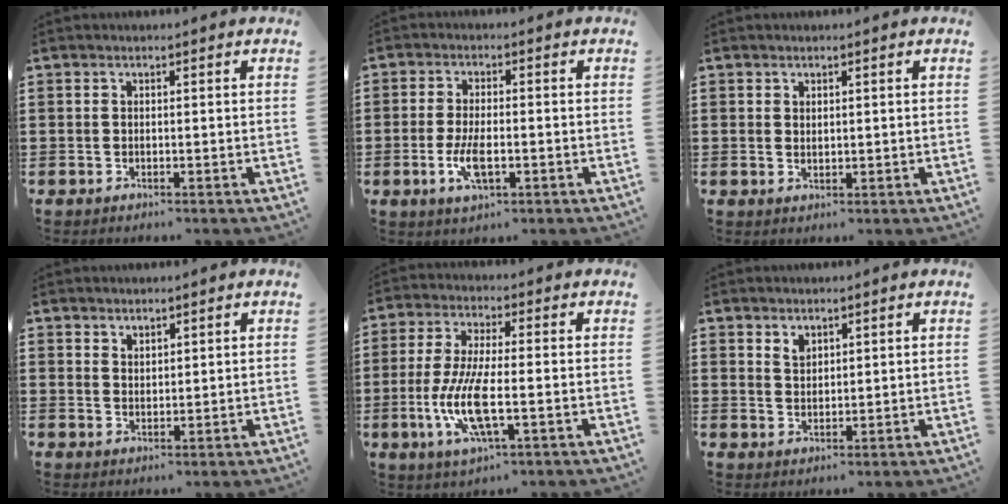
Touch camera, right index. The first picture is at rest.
{"total": 5.4, "force": [-1.5, 2.2, 4.8], "torque": [-0.108, -0.004, -0.033]}
{"total": 1.0, "force": [0.9, 0.6, 0.1], "torque": [-0.002, 0.004, 0.016]}
{"total": 1.9, "force": [1.7, 0.7, -0.1], "torque": [-0.001, 0.002, 0.034]}
{"total": 9.4, "force": [-2.4, 2.6, 8.7], "torque": [-0.191, -0.017, -0.048]}
{"total": 1.9, "force": [1.5, 1.1, 0.4], "torque": [-0.012, 0.003, 0.030]}